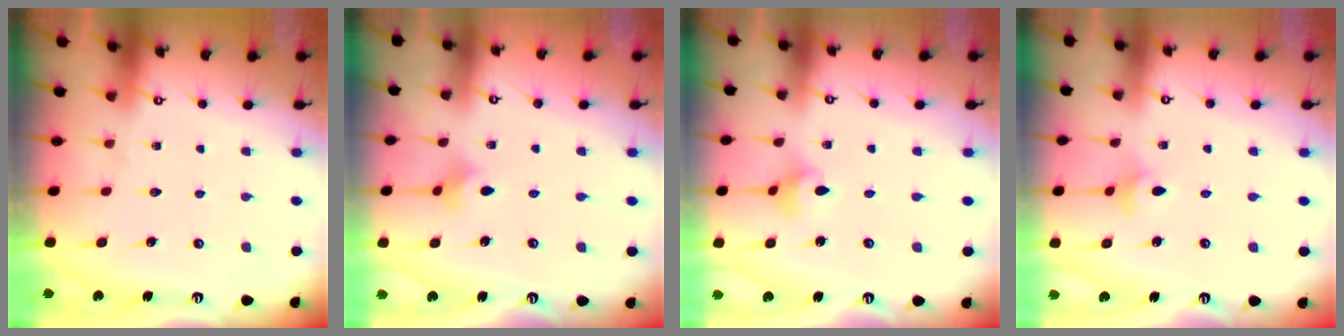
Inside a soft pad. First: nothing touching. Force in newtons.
{"total": 2.7, "press": 2.6, "slide": 0.7}
{"total": 3.3, "press": 3.2, "slide": 0.7}
{"total": 3.2, "press": 3.2, "slide": 0.6}